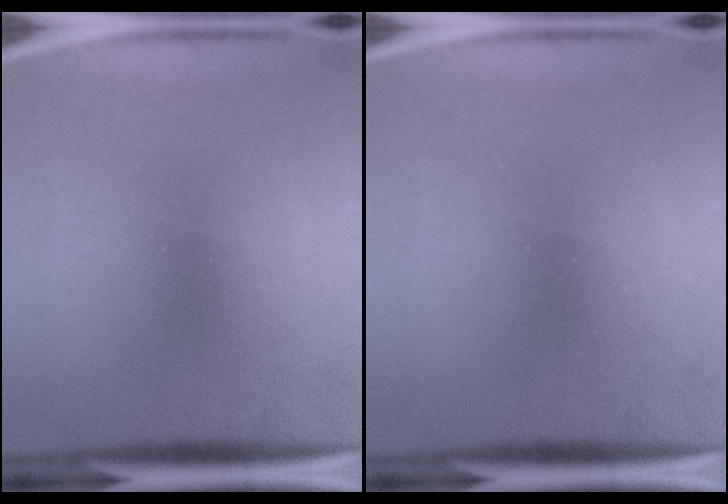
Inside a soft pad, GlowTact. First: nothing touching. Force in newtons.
{"total": 0.0}